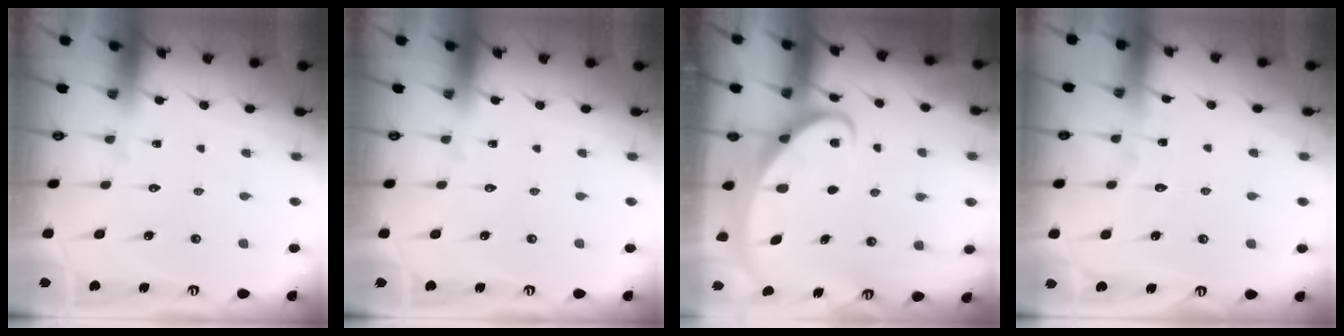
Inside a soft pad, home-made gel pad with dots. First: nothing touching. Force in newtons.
{"total": 0.0}
{"total": 2.6, "press": 2.6, "slide": 0.3}
{"total": 2.8, "press": 2.8, "slide": 0.3}